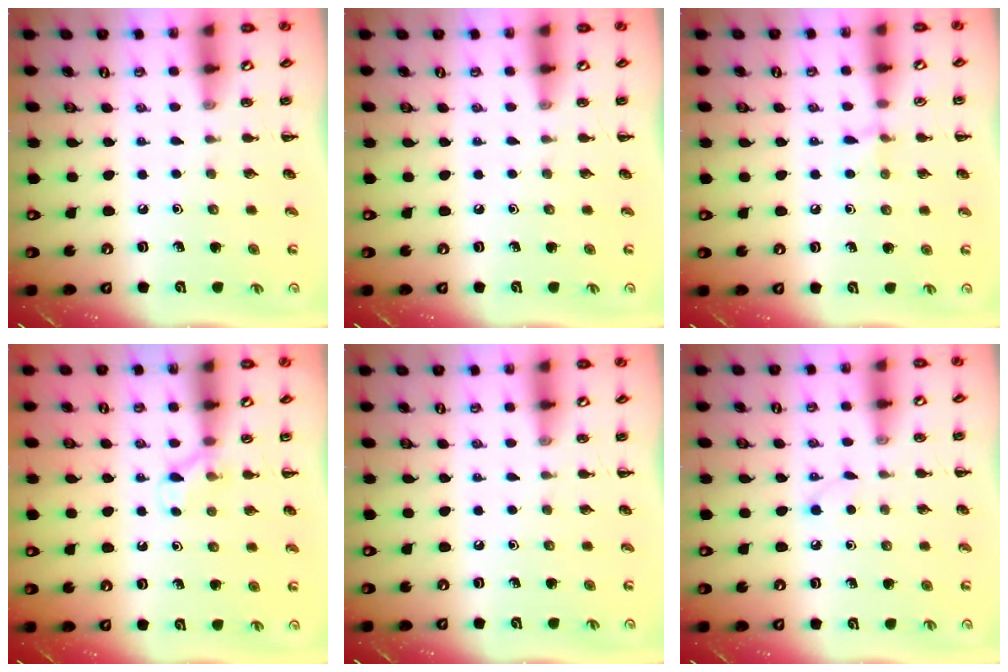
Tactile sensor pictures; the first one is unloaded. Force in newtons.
{"total": 0.0}
{"total": 5.1, "press": 4.7, "slide": 1.9}
{"total": 4.9, "press": 4.6, "slide": 1.8}
{"total": 0.0}
{"total": 2.2, "press": 2.0, "slide": 0.8}